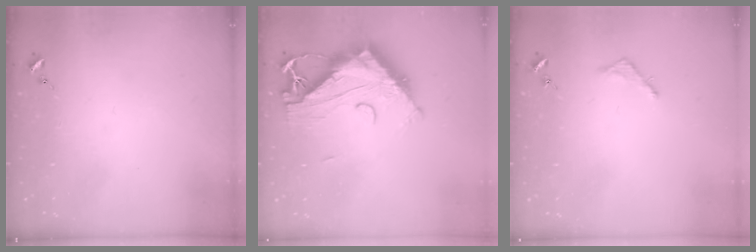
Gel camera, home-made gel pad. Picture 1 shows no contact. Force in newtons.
{"total": 17.4, "press": 17.3, "slide": 1.6}
{"total": 2.5, "press": 2.5, "slide": 0.2}